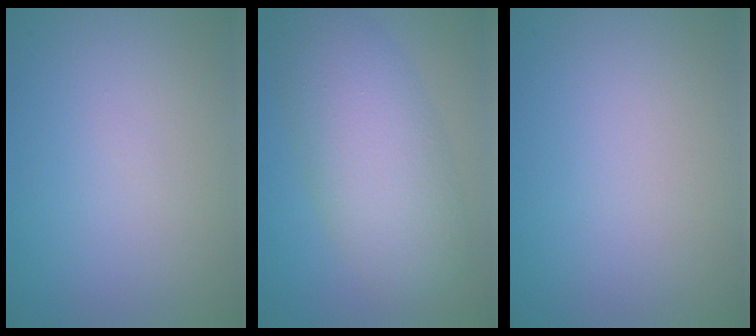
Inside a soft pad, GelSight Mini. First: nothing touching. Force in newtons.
{"total": 7.7, "press": 7.7, "slide": 0.1}
{"total": 0.0}